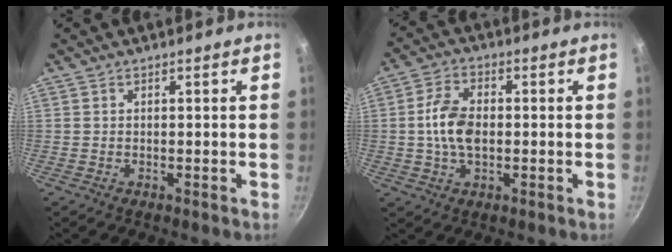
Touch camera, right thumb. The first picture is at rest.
{"total": 8.2, "force": [-0.2, 5.0, 6.5], "torque": [-0.120, 0.014, -0.009]}